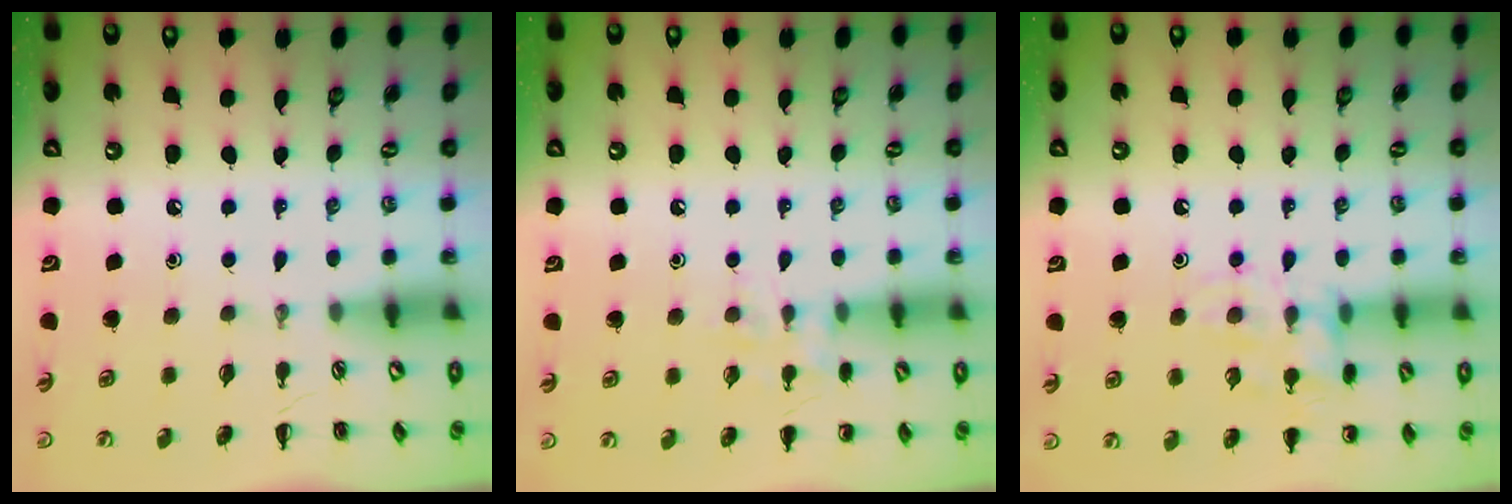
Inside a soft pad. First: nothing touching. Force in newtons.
{"total": 7.4, "press": 7.4, "slide": 0.9}
{"total": 12.1, "press": 12.1, "slide": 0.7}